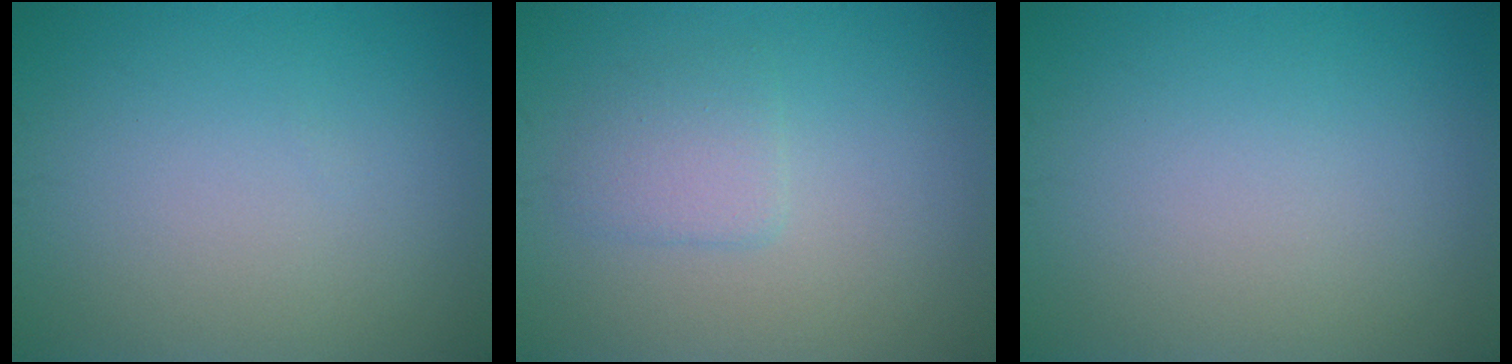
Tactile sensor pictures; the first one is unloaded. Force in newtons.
{"total": 2.0, "press": 2.0, "slide": 0.2}
{"total": 0.0}